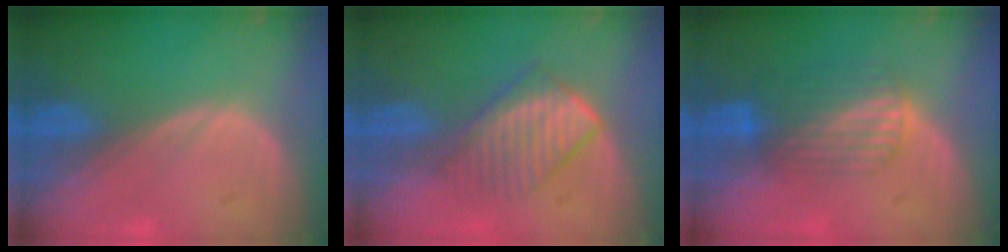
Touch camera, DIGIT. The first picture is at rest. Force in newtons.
{"total": 6.8, "press": 6.0, "slide": 3.3}
{"total": 7.0, "press": 5.8, "slide": 3.8}